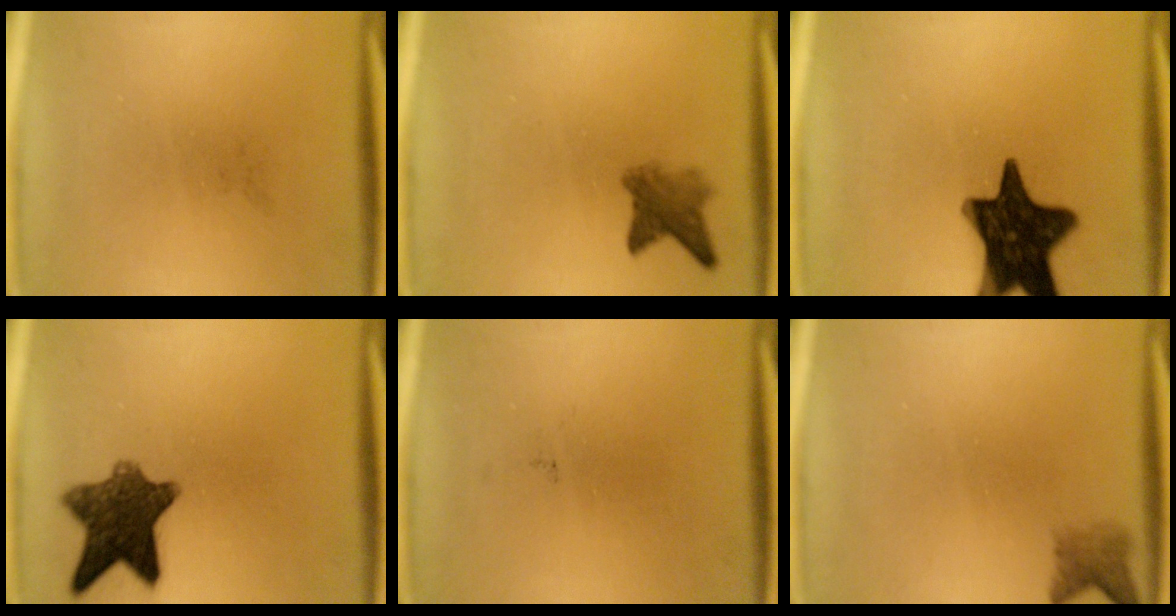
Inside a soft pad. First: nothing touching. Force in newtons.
{"total": 3.7}
{"total": 16.6}
{"total": 10.1}
{"total": 0.0}
{"total": 2.3}